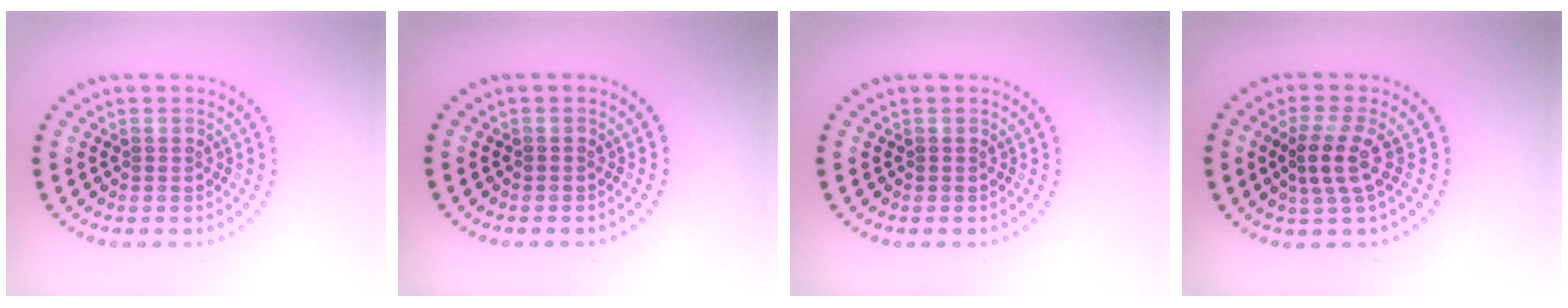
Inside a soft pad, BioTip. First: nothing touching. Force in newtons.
{"total": 0.0}
{"total": 0.0}
{"total": 3.0, "press": 2.4, "slide": 1.8}